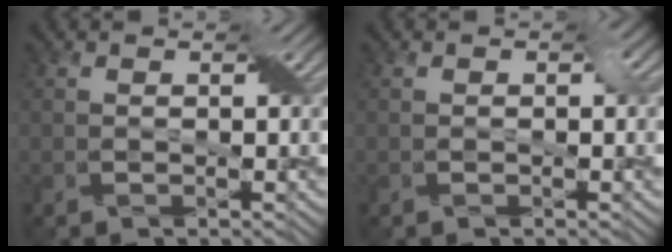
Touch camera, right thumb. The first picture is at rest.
{"total": 0.7, "force": [-0.1, 0.4, 0.5], "torque": [-0.007, -0.001, -0.004]}